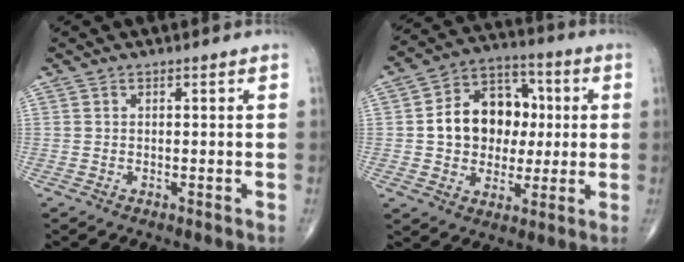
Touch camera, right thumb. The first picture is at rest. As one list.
[{"total": 15.1, "force": [1.0, 11.9, 9.3], "torque": [-0.100, 0.026, 0.016]}]